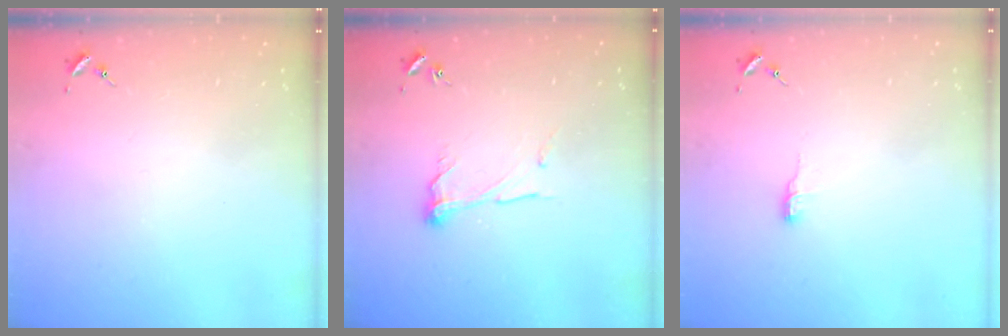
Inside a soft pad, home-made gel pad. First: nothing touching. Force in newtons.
{"total": 9.0, "press": 9.0, "slide": 0.4}
{"total": 5.1, "press": 5.0, "slide": 0.5}